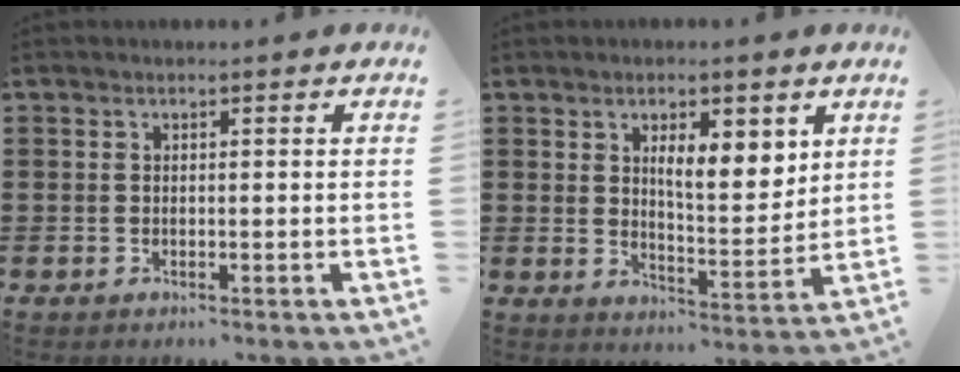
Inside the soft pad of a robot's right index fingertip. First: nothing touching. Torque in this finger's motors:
{"motor_torque": [0.39, 0.37, 0.28, 0.10]}